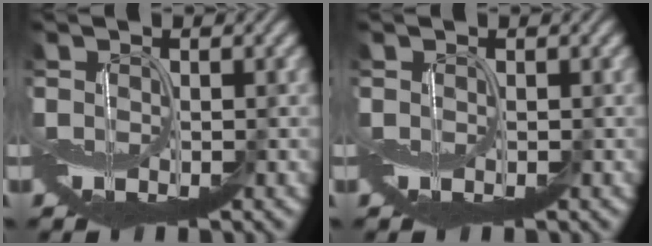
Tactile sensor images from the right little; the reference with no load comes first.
{"total": 0.0}